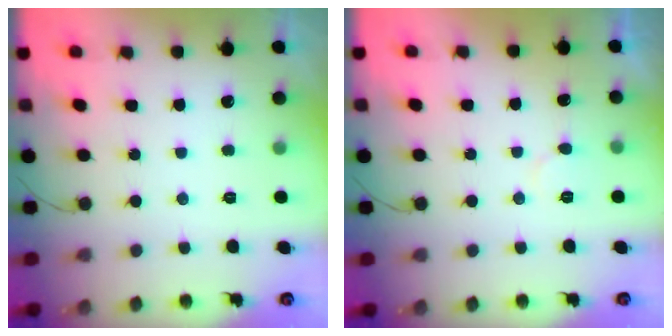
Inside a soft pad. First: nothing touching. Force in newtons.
{"total": 3.8, "press": 3.8, "slide": 0.3}